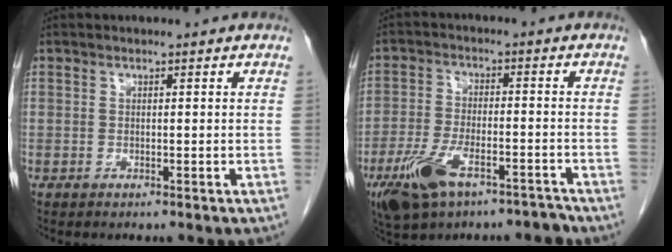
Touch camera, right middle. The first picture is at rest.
{"total": 10.7, "force": [-7.3, 4.0, 6.8], "torque": [-0.135, 0.004, -0.127]}